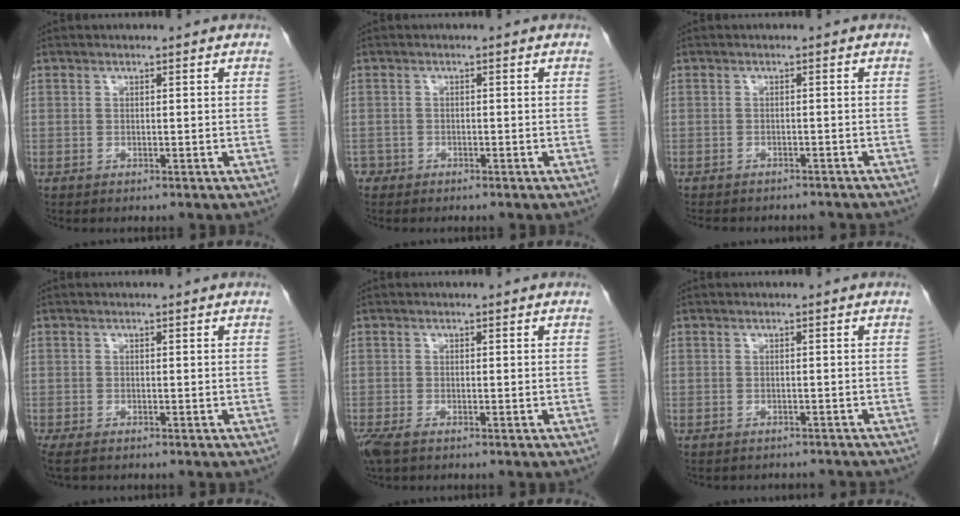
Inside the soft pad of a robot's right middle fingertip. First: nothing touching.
{"total": 1.2, "force": [-0.9, 0.8, -0.1], "torque": [-0.003, 0.004, -0.014]}
{"total": 9.5, "force": [-8.4, 3.1, 3.3], "torque": [-0.053, 0.002, -0.095]}
{"total": 3.0, "force": [-2.4, 1.0, 1.6], "torque": [-0.031, -0.010, -0.036]}
{"total": 2.8, "force": [-2.0, 0.8, 1.9], "torque": [-0.042, -0.010, -0.035]}
{"total": 4.4, "force": [-4.1, 1.4, 0.9], "torque": [-0.008, -0.003, -0.045]}